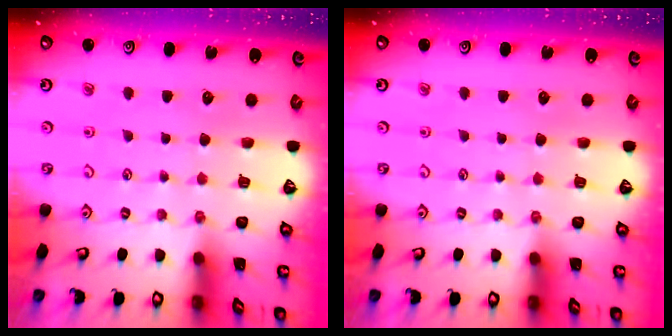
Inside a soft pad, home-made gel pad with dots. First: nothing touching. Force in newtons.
{"total": 0.0}